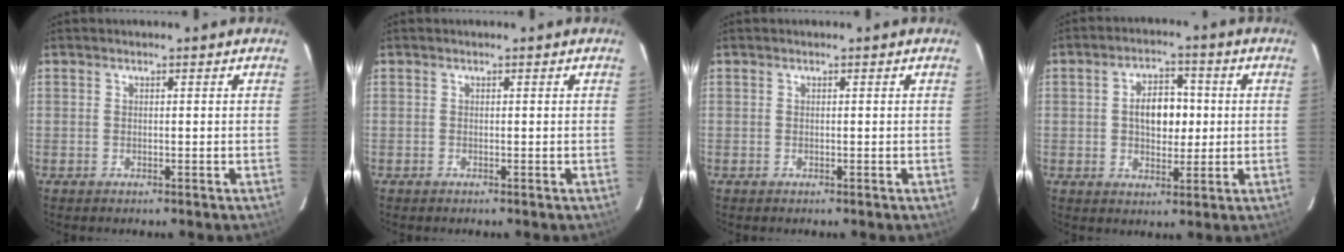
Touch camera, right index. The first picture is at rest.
{"total": 0.0}
{"total": 0.0}
{"total": 7.6, "force": [0.5, 4.7, 5.9], "torque": [-0.101, 0.017, 0.010]}